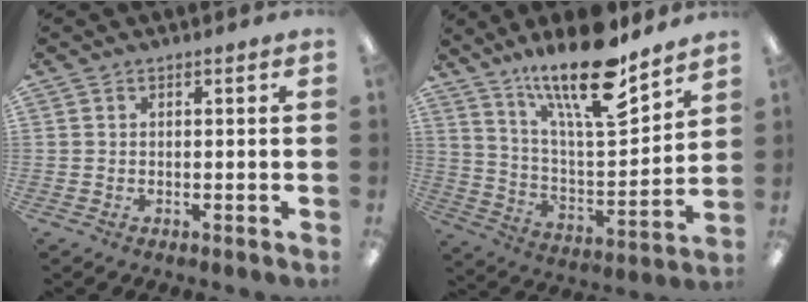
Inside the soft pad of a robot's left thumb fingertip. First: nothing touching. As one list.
[{"total": 20.6, "force": [15.1, 5.6, 12.9], "torque": [-0.219, -0.101, 0.250]}]